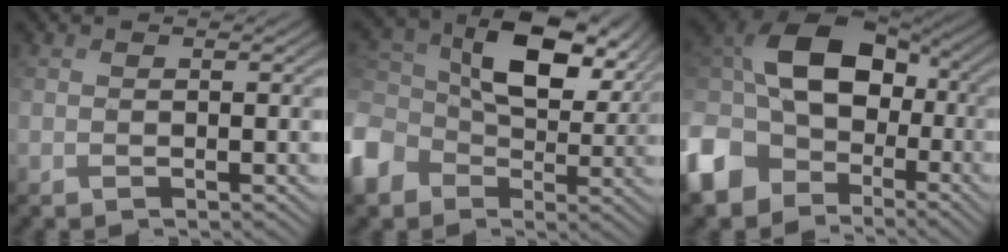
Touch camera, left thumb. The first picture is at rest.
{"total": 14.6, "force": [1.0, 10.8, 9.7], "torque": [-0.224, -0.004, 0.012]}
{"total": 17.2, "force": [-4.2, 12.4, 11.1], "torque": [-0.273, -0.008, -0.095]}